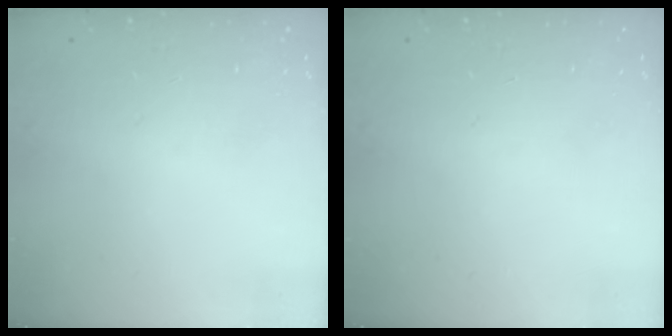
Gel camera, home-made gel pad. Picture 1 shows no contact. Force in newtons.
{"total": 0.0}